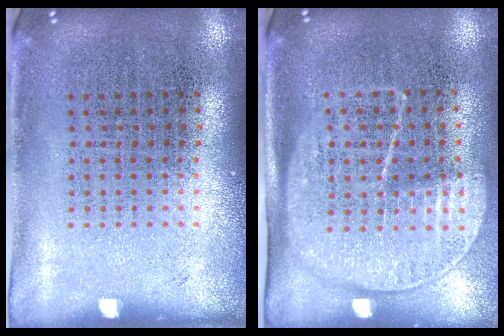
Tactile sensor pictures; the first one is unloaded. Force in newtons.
{"total": 1.7, "press": 1.4, "slide": 1.0}